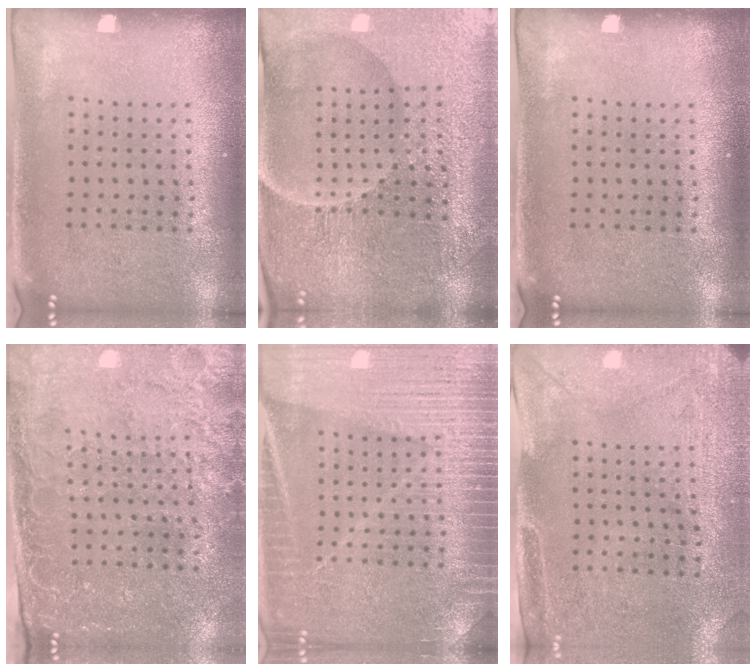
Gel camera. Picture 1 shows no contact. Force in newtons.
{"total": 4.9, "press": 4.7, "slide": 1.3}
{"total": 0.0}
{"total": 3.0, "press": 2.8, "slide": 1.1}
{"total": 6.1, "press": 6.1, "slide": 0.9}
{"total": 3.0, "press": 2.4, "slide": 1.8}